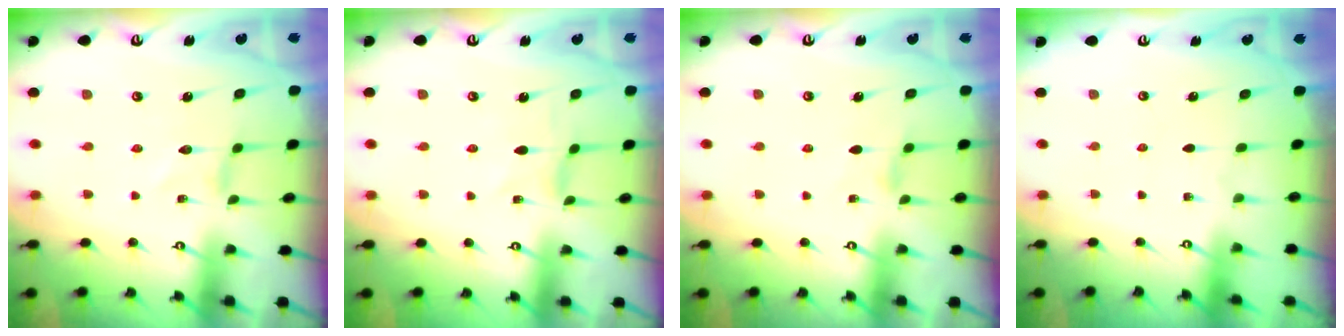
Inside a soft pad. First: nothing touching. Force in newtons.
{"total": 0.0}
{"total": 2.9, "press": 2.8, "slide": 0.5}
{"total": 0.0}